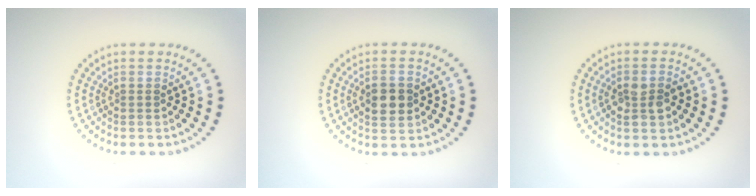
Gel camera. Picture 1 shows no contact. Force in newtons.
{"total": 2.9, "press": 2.9, "slide": 0.1}
{"total": 2.4, "press": 2.4, "slide": 0.3}